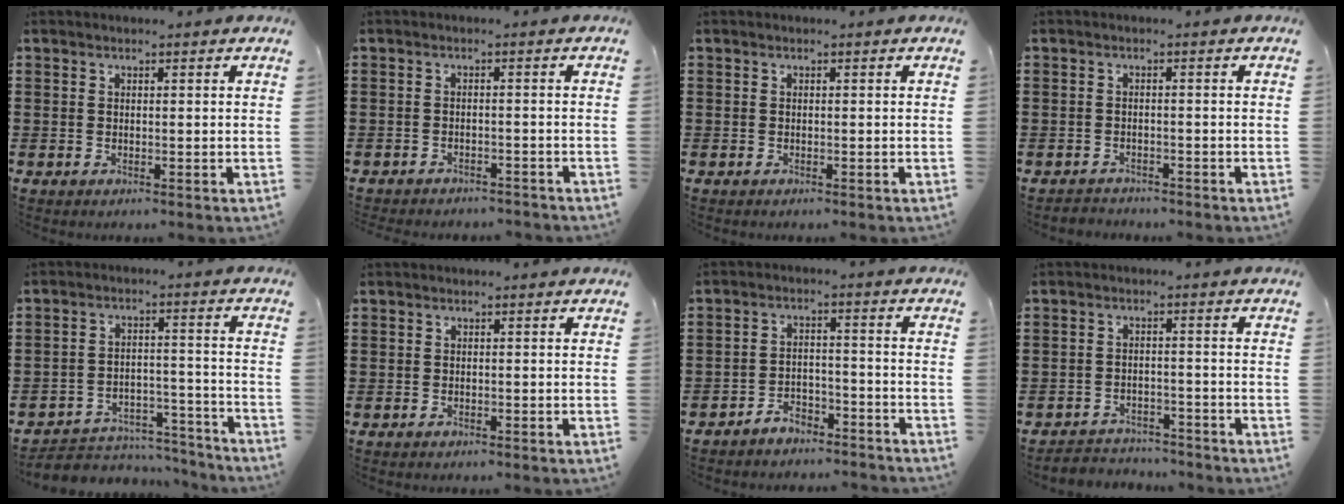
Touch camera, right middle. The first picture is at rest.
{"total": 1.8, "force": [-1.8, 0.2, 0.0], "torque": [-0.006, 0.002, -0.039]}
{"total": 0.0}
{"total": 1.5, "force": [-1.5, 0.4, -0.2], "torque": [-0.001, 0.002, -0.035]}
{"total": 5.0, "force": [-4.8, 1.6, 0.3], "torque": [-0.006, 0.015, -0.099]}
{"total": 0.7, "force": [-0.4, 0.5, 0.0], "torque": [0.000, 0.003, -0.010]}
{"total": 4.1, "force": [-4.0, 0.8, 0.2], "torque": [-0.008, 0.009, -0.083]}
{"total": 3.2, "force": [-3.1, 0.8, -0.3], "torque": [-0.004, 0.001, -0.069]}